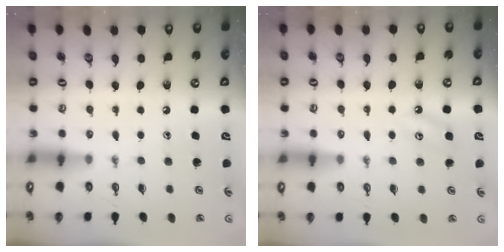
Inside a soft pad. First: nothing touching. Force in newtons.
{"total": 3.4, "press": 3.3, "slide": 0.7}